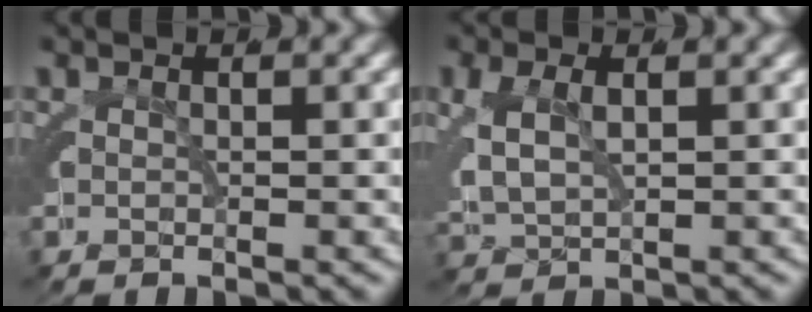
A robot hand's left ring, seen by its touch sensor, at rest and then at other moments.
{"total": 4.6, "force": [0.0, 3.9, 2.4], "torque": [-0.072, -0.013, 0.003]}